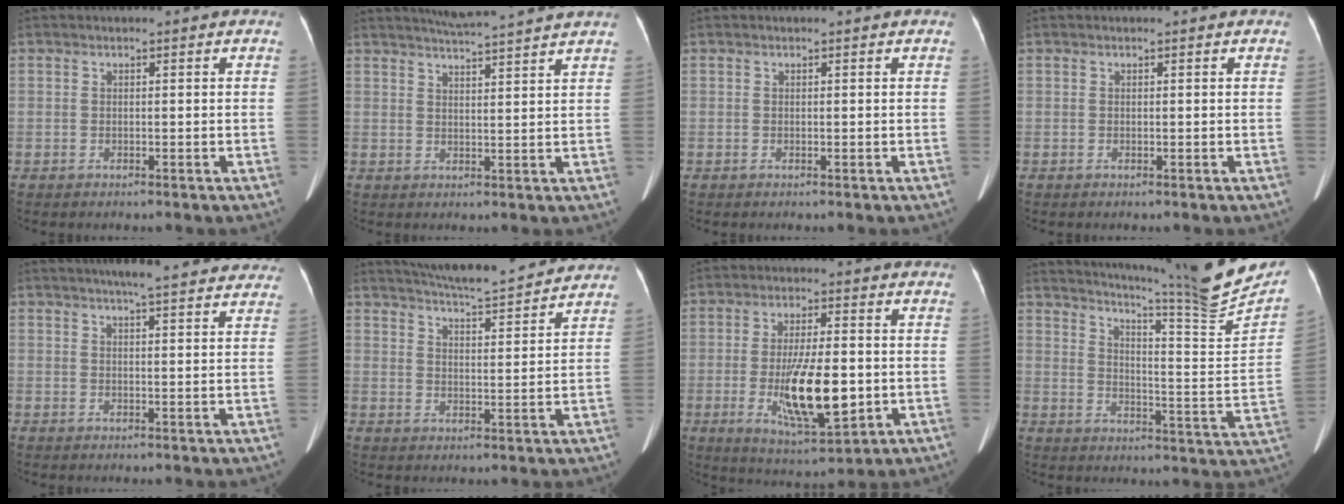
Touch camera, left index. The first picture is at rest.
{"total": 10.1, "force": [9.3, -1.1, 3.8], "torque": [-0.065, 0.013, 0.121]}
{"total": 0.0}
{"total": 0.0}
{"total": 15.4, "force": [13.7, 1.9, 6.8], "torque": [-0.080, 0.016, 0.158]}
{"total": 13.6, "force": [12.6, 0.7, 4.8], "torque": [-0.085, 0.007, 0.178]}
{"total": 12.2, "force": [-2.2, 3.0, 11.6], "torque": [-0.211, -0.022, -0.028]}
{"total": 20.5, "force": [18.4, -1.5, 9.0], "torque": [-0.149, -0.078, 0.242]}